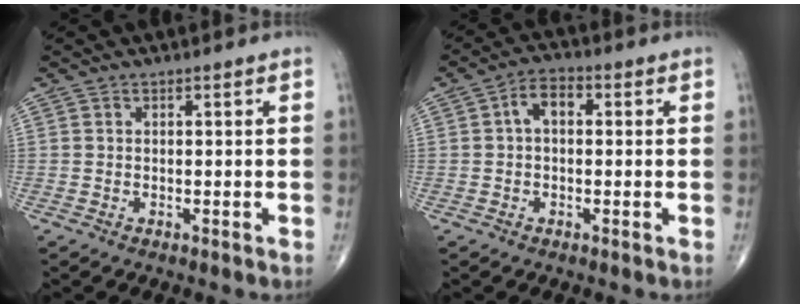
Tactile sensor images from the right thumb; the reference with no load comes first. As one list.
[{"total": 4.2, "force": [0.4, 2.6, 3.3], "torque": [-0.050, 0.017, 0.000]}]